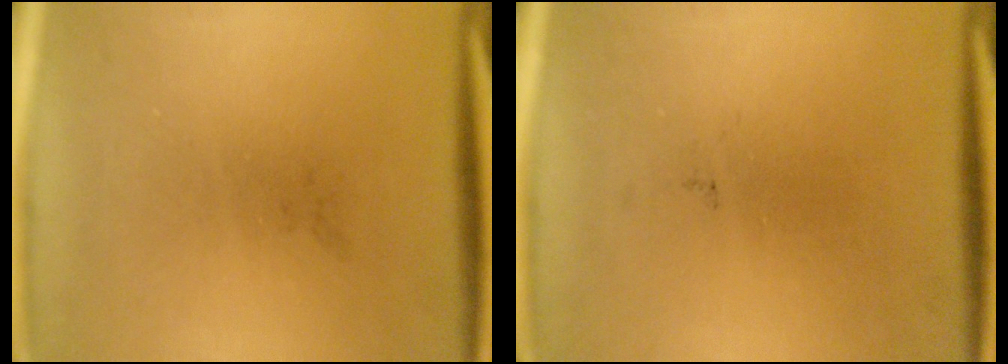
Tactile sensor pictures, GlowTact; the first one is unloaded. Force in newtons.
{"total": 0.0}